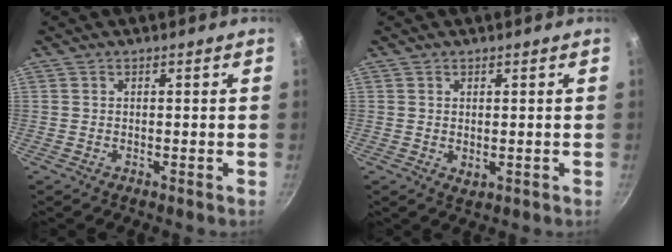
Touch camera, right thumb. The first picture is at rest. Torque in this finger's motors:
{"motor_torque": [-0.64, -0.18, 0.04, -0.09, -0.05]}